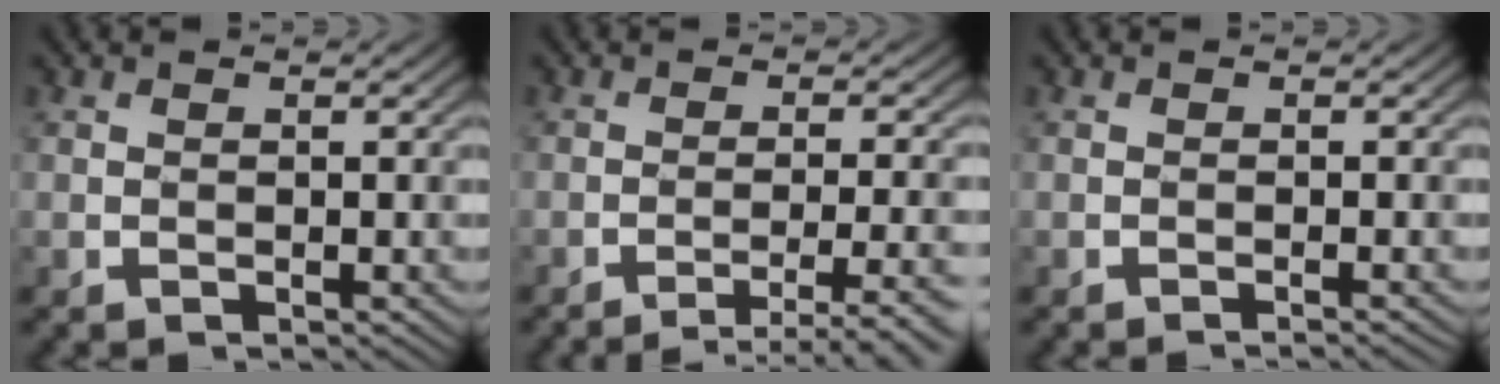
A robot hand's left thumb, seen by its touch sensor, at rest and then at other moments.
{"total": 6.7, "force": [-3.8, 1.2, 5.3], "torque": [-0.079, 0.006, -0.056]}
{"total": 0.9, "force": [-0.6, 0.2, 0.7], "torque": [-0.001, 0.002, -0.018]}